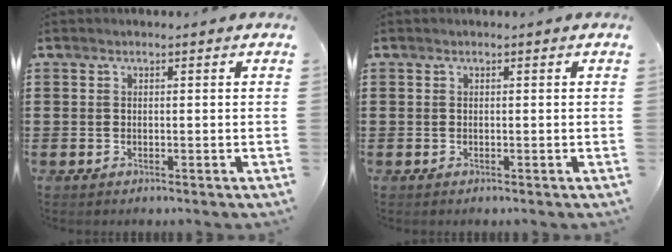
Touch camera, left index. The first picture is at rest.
{"total": 0.0}